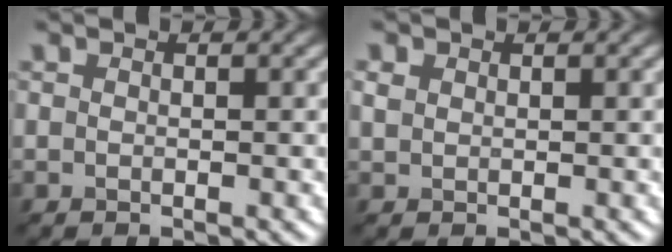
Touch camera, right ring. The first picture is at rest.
{"total": 0.6, "force": [0.4, -0.1, -0.5], "torque": [-0.008, 0.005, 0.026]}